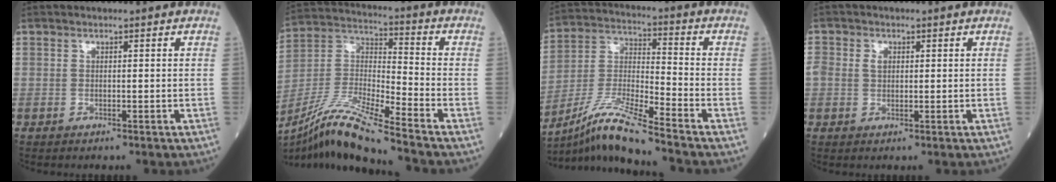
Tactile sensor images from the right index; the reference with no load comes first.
{"total": 15.6, "force": [-12.5, -0.7, 9.3], "torque": [-0.192, -0.015, -0.234]}
{"total": 12.0, "force": [-9.9, -1.2, 6.7], "torque": [-0.142, -0.014, -0.188]}
{"total": 2.8, "force": [0.5, 2.1, 1.7], "torque": [-0.041, 0.013, 0.012]}